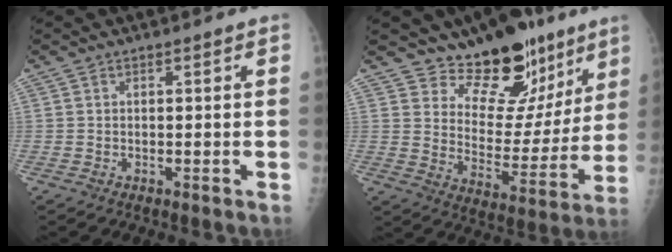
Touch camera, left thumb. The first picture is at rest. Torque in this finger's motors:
{"motor_torque": [0.35, 0.24, -0.08, -0.36, 0.06]}